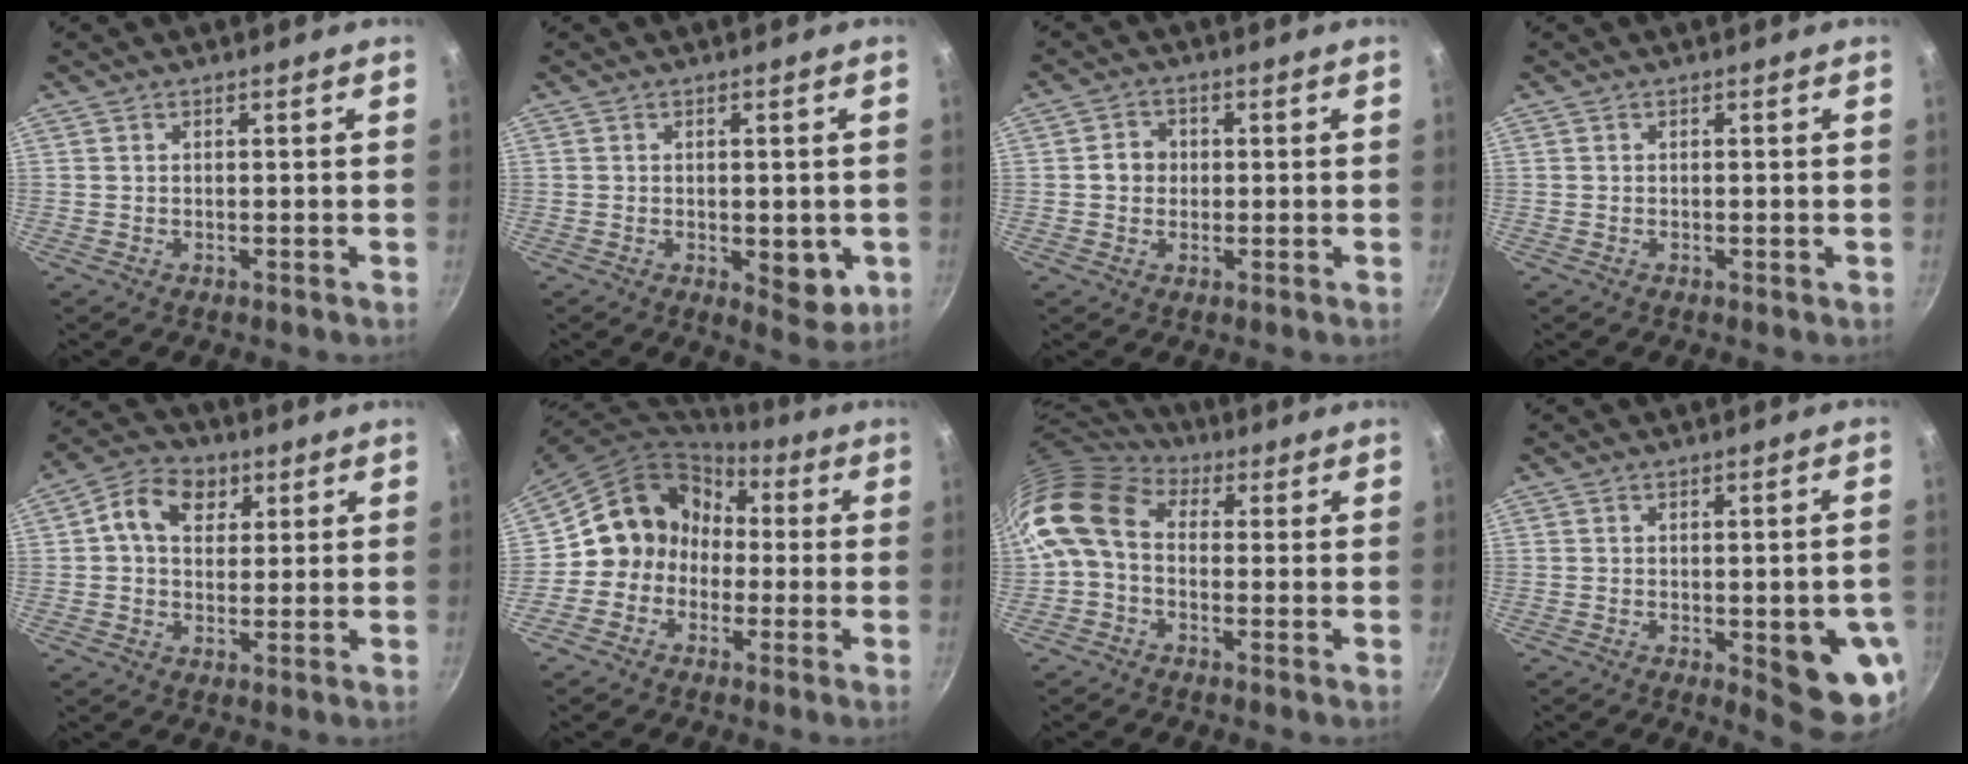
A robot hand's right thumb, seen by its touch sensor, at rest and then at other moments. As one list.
[{"total": 7.0, "force": [-1.3, 3.6, 5.9], "torque": [-0.060, -0.008, -0.011]}, {"total": 3.9, "force": [0.0, 3.5, 1.6], "torque": [-0.005, 0.008, -0.005]}, {"total": 0.6, "force": [-0.2, 0.3, 0.5], "torque": [-0.009, 0.002, -0.003]}, {"total": 8.8, "force": [2.7, 6.7, 5.1], "torque": [-0.068, 0.005, 0.029]}, {"total": 11.8, "force": [-0.4, 10.9, 4.4], "torque": [-0.033, 0.049, -0.028]}, {"total": 11.9, "force": [-0.1, 8.6, 8.2], "torque": [-0.155, 0.029, -0.023]}, {"total": 11.6, "force": [-3.0, 3.9, 10.5], "torque": [-0.093, 0.005, -0.032]}]